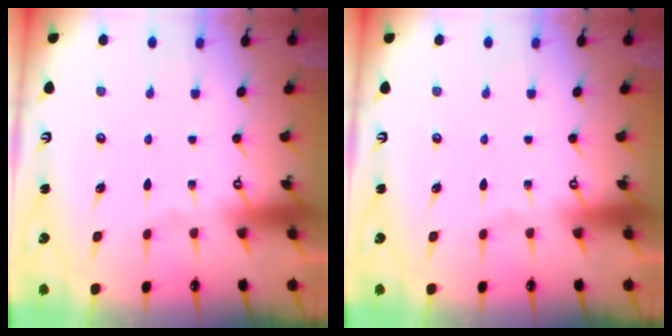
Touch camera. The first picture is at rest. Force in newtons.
{"total": 0.0}